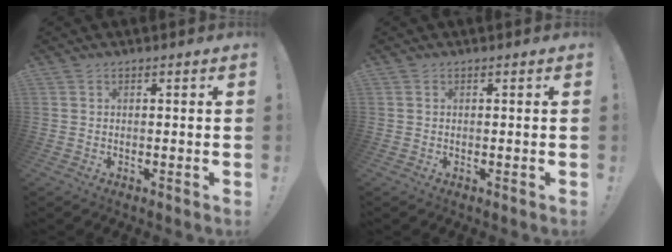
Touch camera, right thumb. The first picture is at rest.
{"total": 0.0}